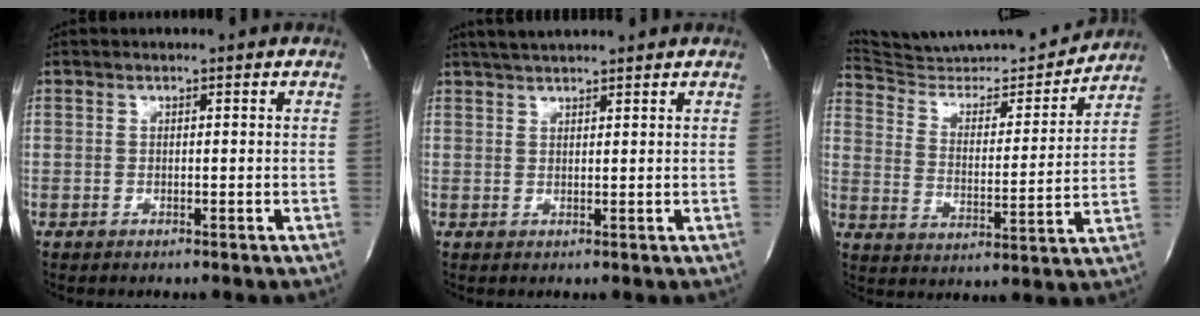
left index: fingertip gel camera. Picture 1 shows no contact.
{"total": 4.3, "force": [3.9, 0.0, 1.9], "torque": [-0.034, 0.024, 0.067]}
{"total": 18.0, "force": [17.6, 1.2, 3.7], "torque": [-0.068, -0.027, 0.272]}